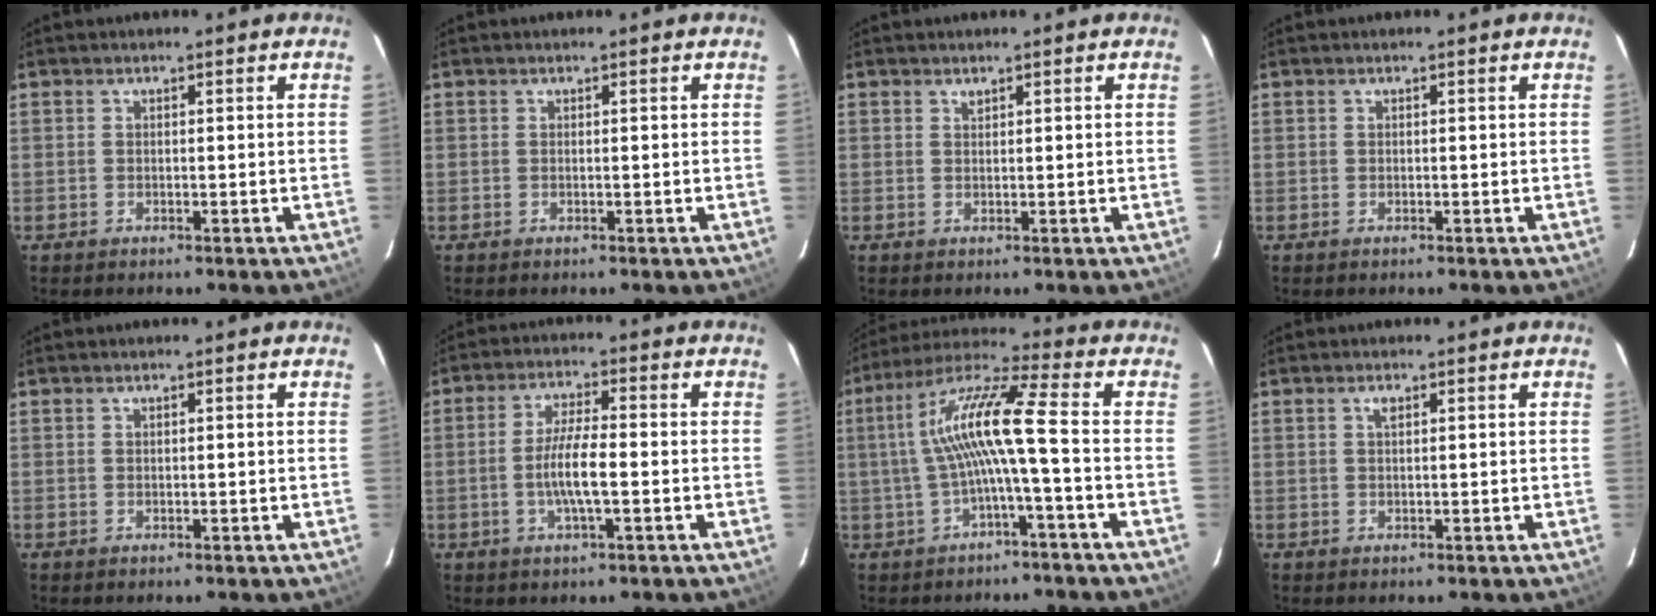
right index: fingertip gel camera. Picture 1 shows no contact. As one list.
[{"total": 0.0}, {"total": 0.6, "force": [0.5, 0.2, 0.1], "torque": [-0.001, 0.000, 0.010]}, {"total": 0.0}, {"total": 0.0}, {"total": 6.6, "force": [-1.5, 1.1, 6.3], "torque": [-0.122, -0.002, -0.029]}, {"total": 11.2, "force": [-1.2, -0.2, 11.1], "torque": [-0.227, 0.018, -0.020]}, {"total": 1.0, "force": [0.5, 0.4, 0.8], "torque": [-0.015, 0.004, 0.008]}]